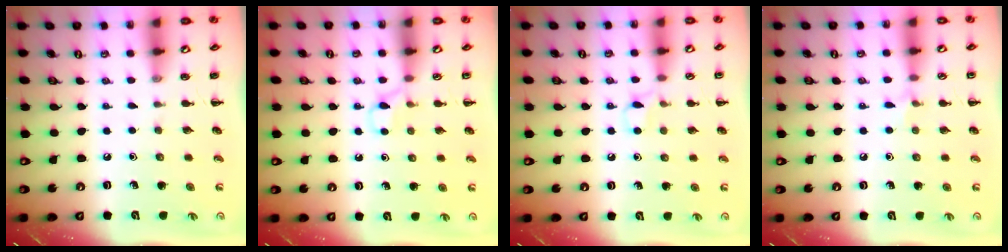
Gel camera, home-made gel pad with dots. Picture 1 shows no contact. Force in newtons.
{"total": 4.7, "press": 4.4, "slide": 1.4}
{"total": 3.4, "press": 3.2, "slide": 1.1}
{"total": 5.0, "press": 4.7, "slide": 1.8}